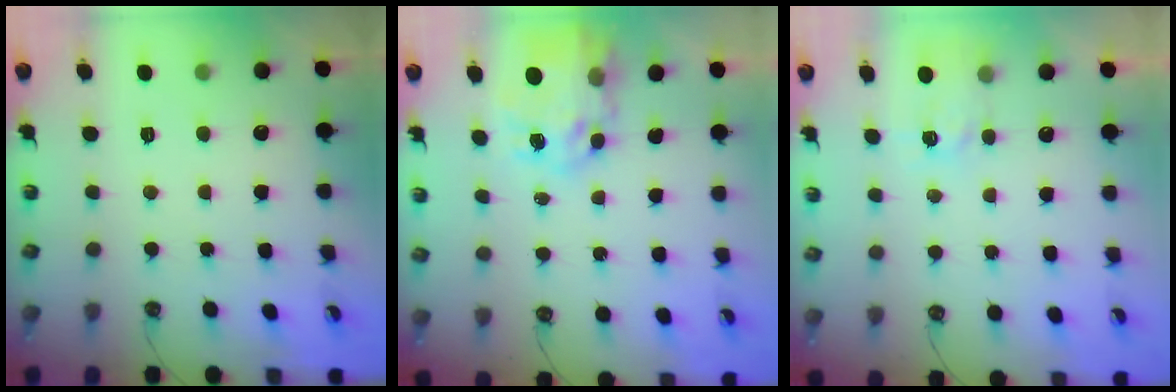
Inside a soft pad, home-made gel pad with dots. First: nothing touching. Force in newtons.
{"total": 10.1, "press": 10.0, "slide": 0.9}
{"total": 4.8, "press": 4.7, "slide": 0.6}